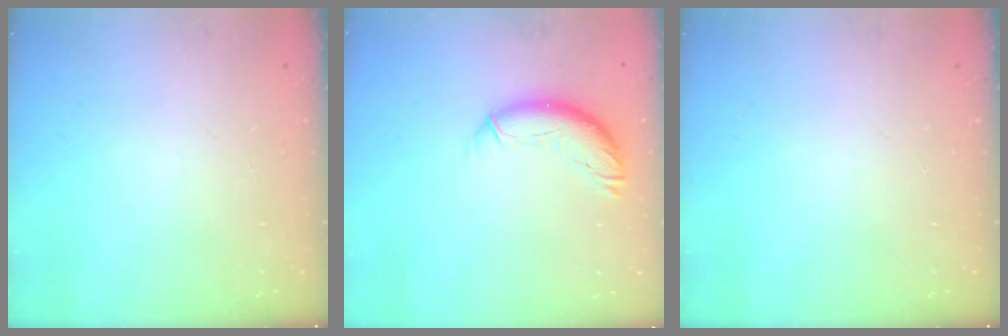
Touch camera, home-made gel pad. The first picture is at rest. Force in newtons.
{"total": 10.4, "press": 10.3, "slide": 0.9}
{"total": 0.0}